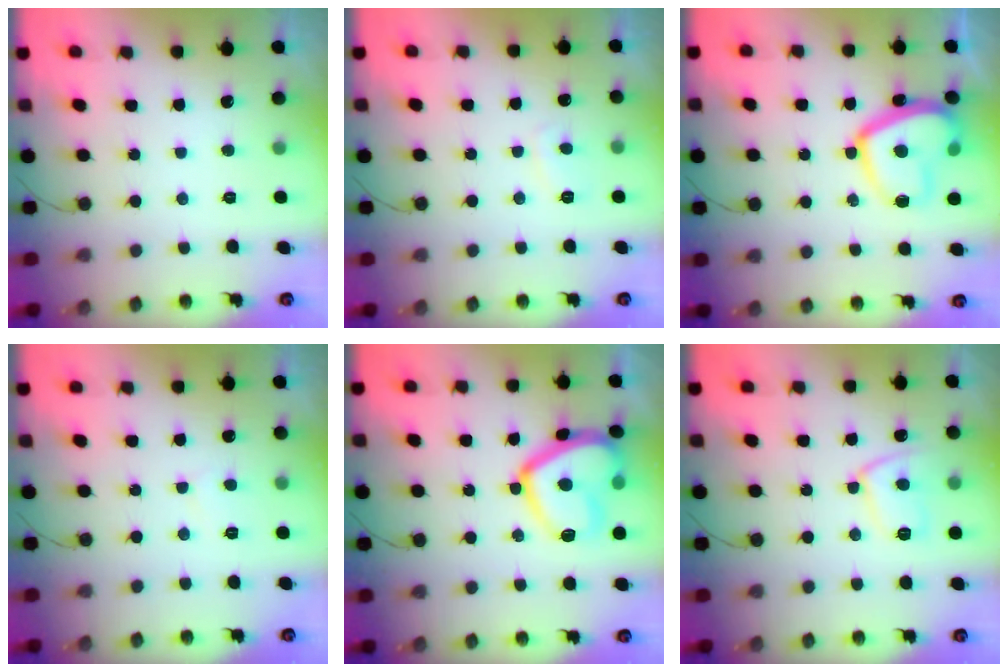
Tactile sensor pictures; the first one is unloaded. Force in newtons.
{"total": 2.2, "press": 2.2, "slide": 0.6}
{"total": 14.3, "press": 14.3, "slide": 1.1}
{"total": 2.5, "press": 2.5, "slide": 0.3}
{"total": 15.6, "press": 15.5, "slide": 1.1}
{"total": 9.1, "press": 9.1, "slide": 0.8}